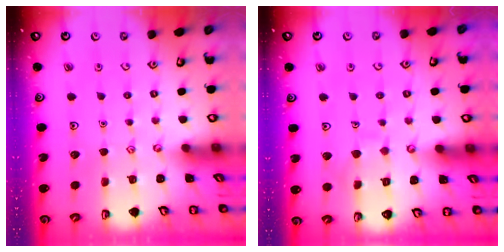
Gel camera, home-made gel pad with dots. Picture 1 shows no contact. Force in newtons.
{"total": 5.8, "press": 5.8, "slide": 0.6}